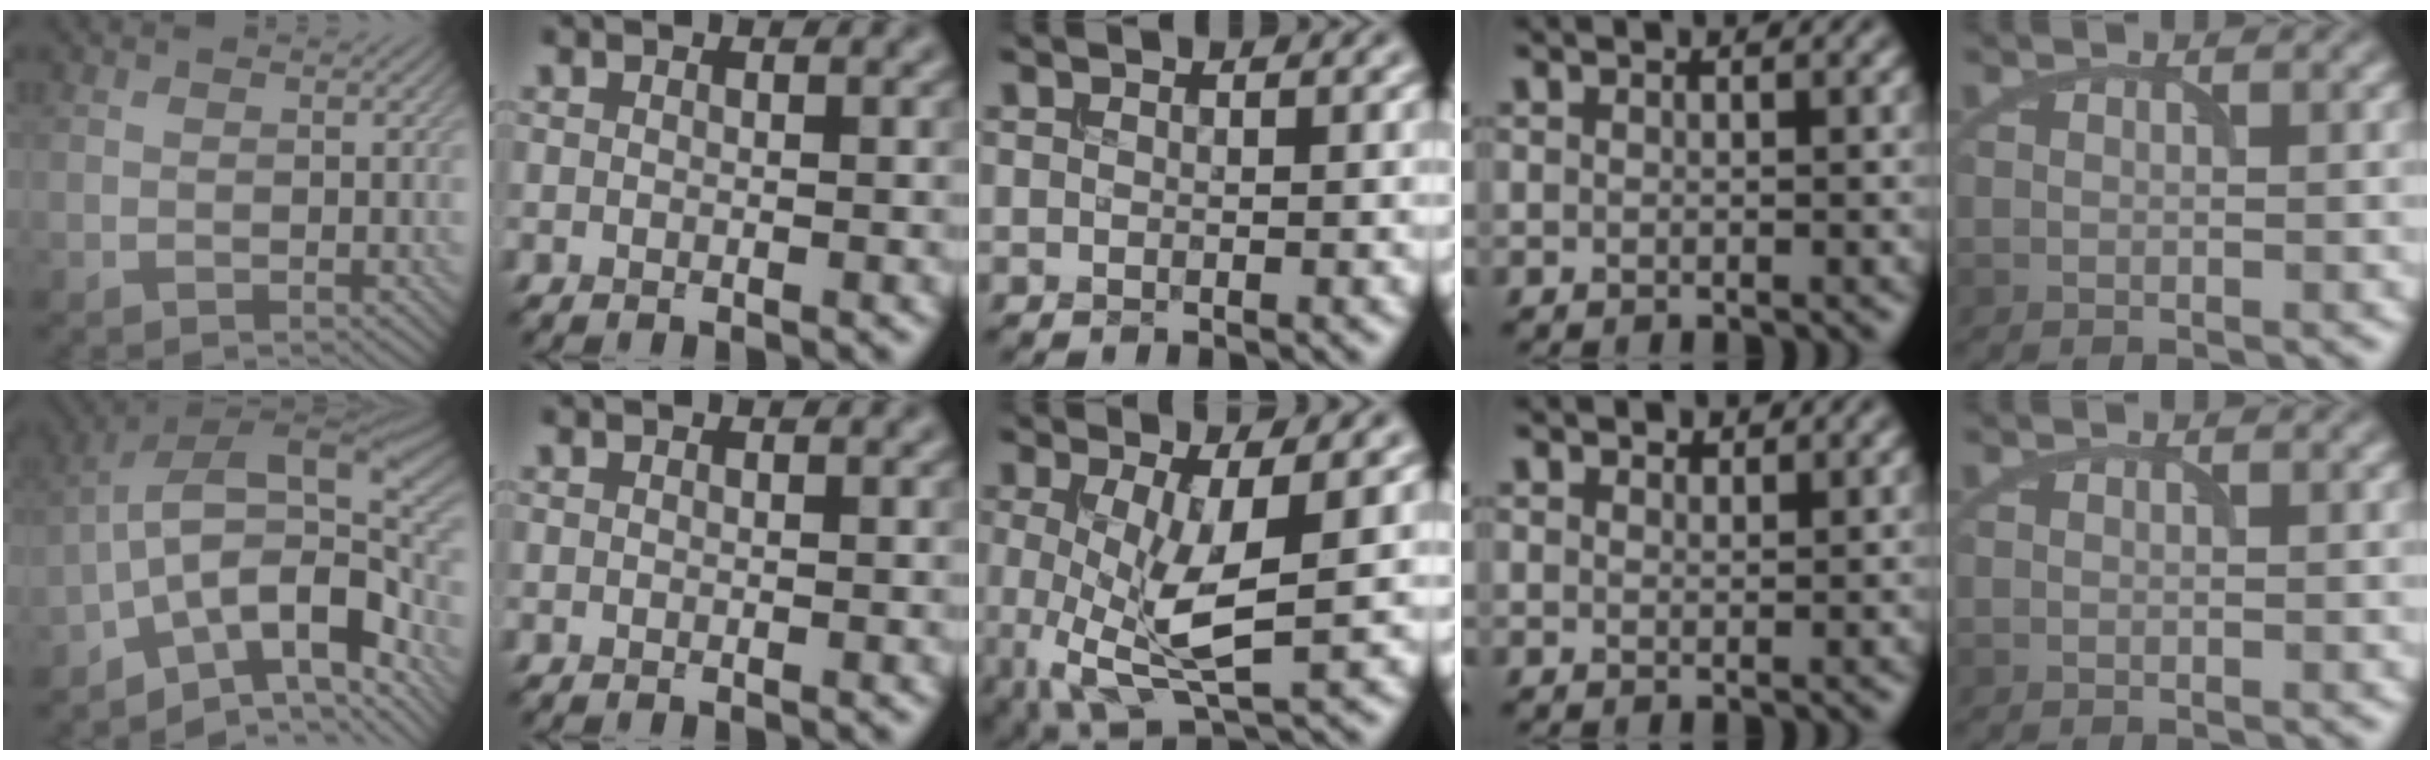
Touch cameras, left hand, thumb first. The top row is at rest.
{"thumb": {"total": 14.5, "force": [-5.1, 7.0, 11.6], "torque": [-0.209, 0.019, -0.096]}, "middle": {"total": 7.1, "force": [-0.5, 2.5, 6.6], "torque": [-0.137, -0.012, -0.007]}, "ring": {"total": 1.0, "force": [0.9, 0.4, 0.1], "torque": [-0.004, -0.002, 0.015]}}